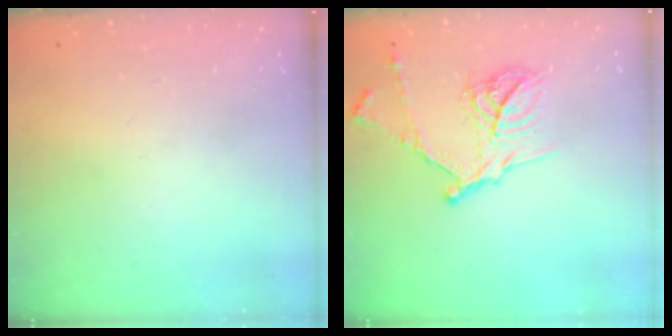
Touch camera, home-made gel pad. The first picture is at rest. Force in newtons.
{"total": 15.4, "press": 15.4, "slide": 1.1}